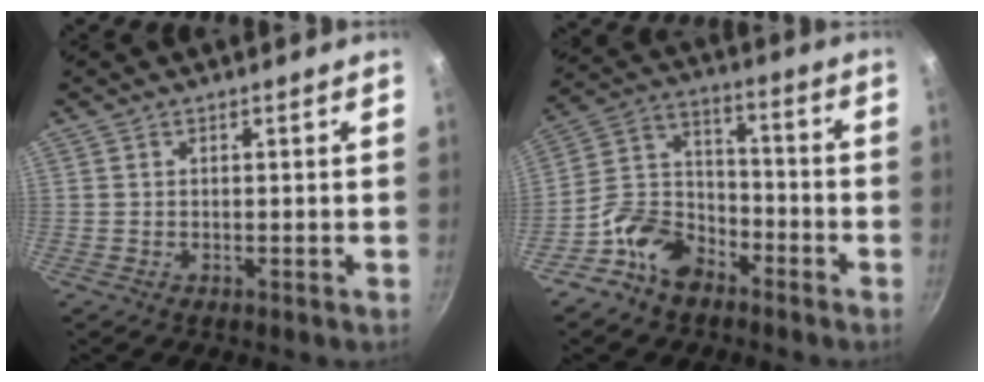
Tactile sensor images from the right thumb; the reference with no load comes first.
{"total": 11.6, "force": [-7.3, 7.5, 5.1], "torque": [-0.061, 0.070, -0.152]}